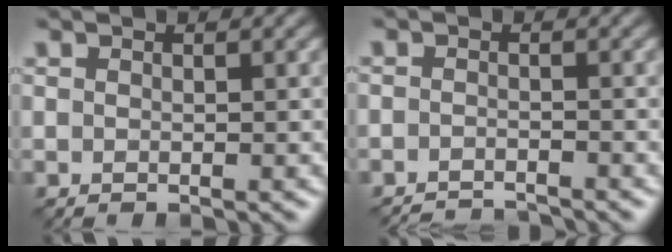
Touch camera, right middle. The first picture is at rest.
{"total": 3.1, "force": [-3.0, 0.4, 0.7], "torque": [-0.009, -0.006, -0.053]}